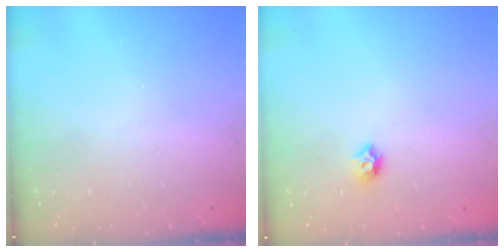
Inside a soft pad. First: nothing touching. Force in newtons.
{"total": 5.5, "press": 5.4, "slide": 0.9}